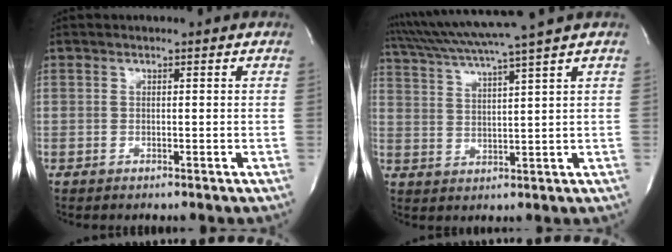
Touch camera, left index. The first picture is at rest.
{"total": 10.9, "force": [9.0, -2.6, 5.5], "torque": [-0.102, 0.001, 0.150]}